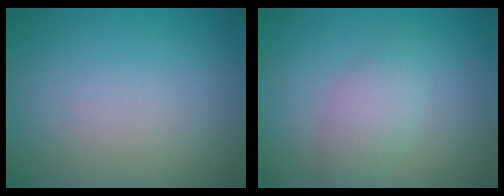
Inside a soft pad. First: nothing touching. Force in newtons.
{"total": 2.7, "press": 2.7, "slide": 0.1}